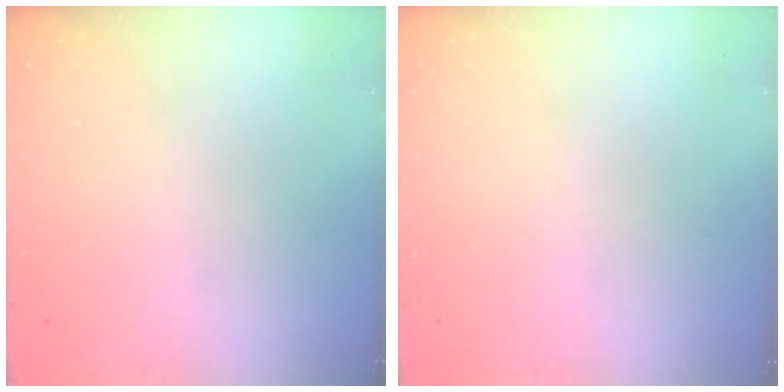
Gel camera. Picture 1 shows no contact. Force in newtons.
{"total": 2.4, "press": 2.4, "slide": 0.2}